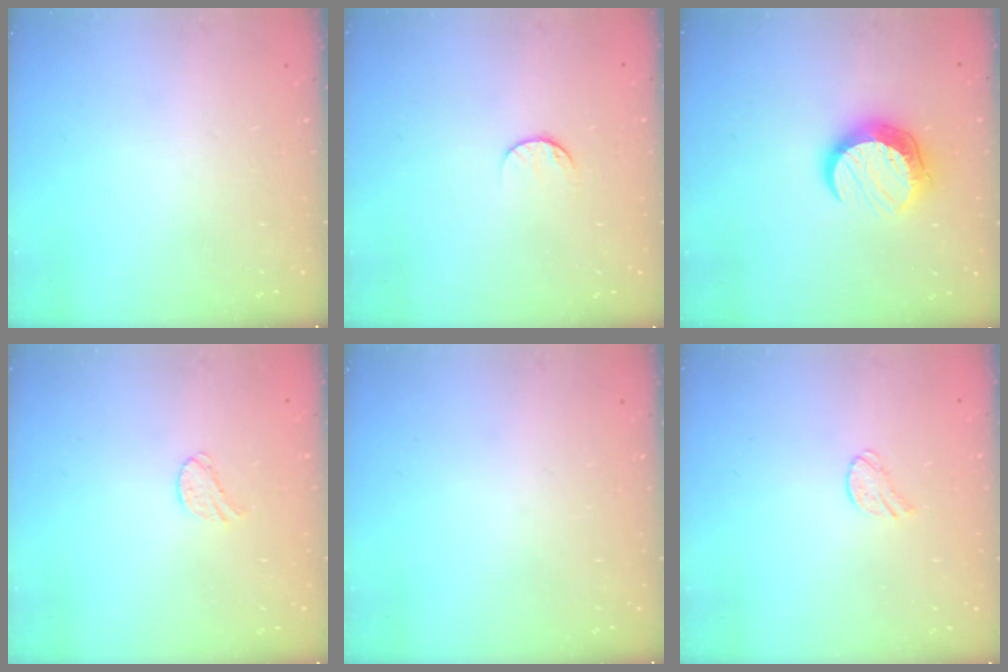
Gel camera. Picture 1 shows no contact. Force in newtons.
{"total": 5.5, "press": 5.5, "slide": 0.6}
{"total": 11.4, "press": 11.4, "slide": 0.5}
{"total": 5.9, "press": 5.8, "slide": 0.5}
{"total": 0.0}
{"total": 6.0, "press": 6.0, "slide": 0.6}